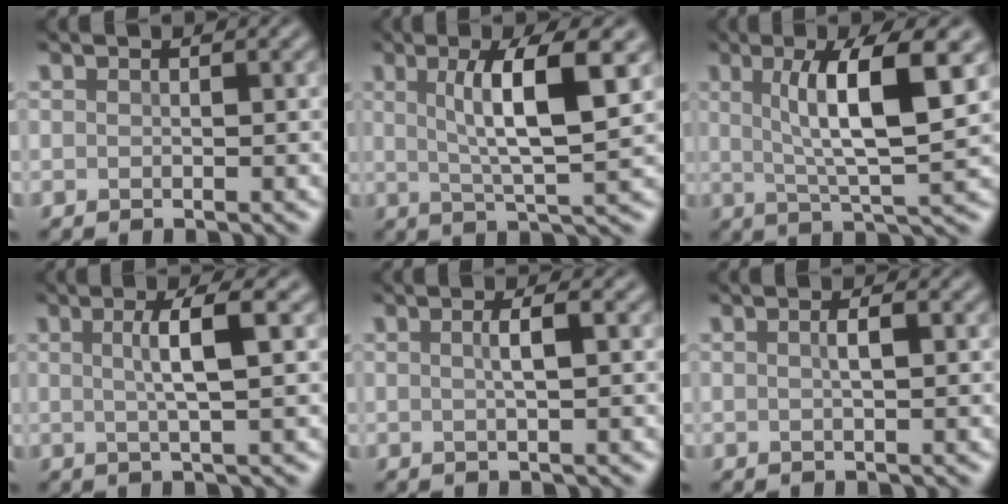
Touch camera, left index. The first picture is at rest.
{"total": 7.3, "force": [1.7, 1.6, 6.9], "torque": [-0.105, -0.002, 0.029]}
{"total": 8.1, "force": [1.9, 1.8, 7.6], "torque": [-0.114, -0.004, 0.032]}
{"total": 3.8, "force": [0.5, 0.8, 3.7], "torque": [-0.058, 0.001, 0.004]}
{"total": 2.0, "force": [0.0, 0.5, 1.9], "torque": [-0.032, 0.003, -0.003]}
{"total": 1.3, "force": [0.0, 0.3, 1.2], "torque": [-0.023, 0.001, -0.002]}